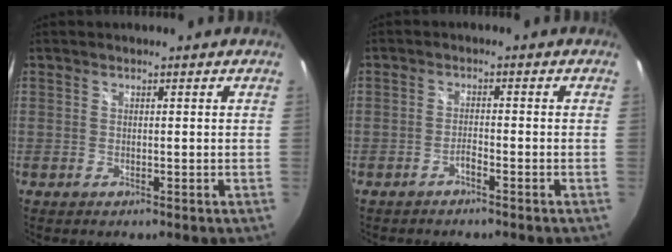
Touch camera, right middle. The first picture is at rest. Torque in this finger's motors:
{"motor_torque": [0.28, -0.22, -0.04, 0.00]}